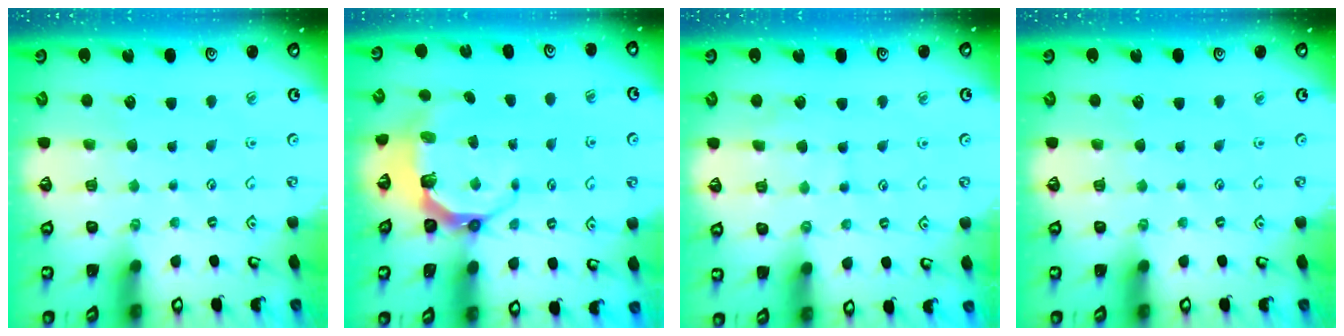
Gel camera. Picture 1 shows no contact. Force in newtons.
{"total": 7.2, "press": 6.0, "slide": 4.1}
{"total": 3.0, "press": 2.9, "slide": 0.4}
{"total": 0.0}